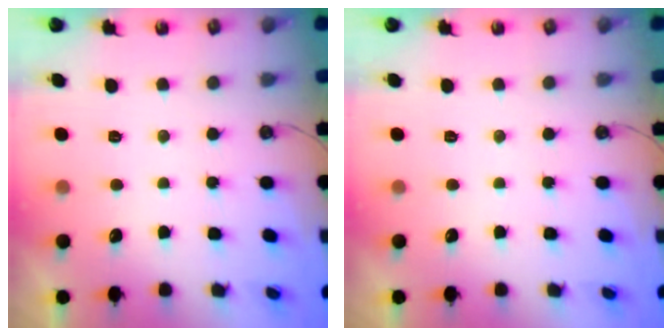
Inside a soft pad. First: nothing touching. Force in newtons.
{"total": 0.0}